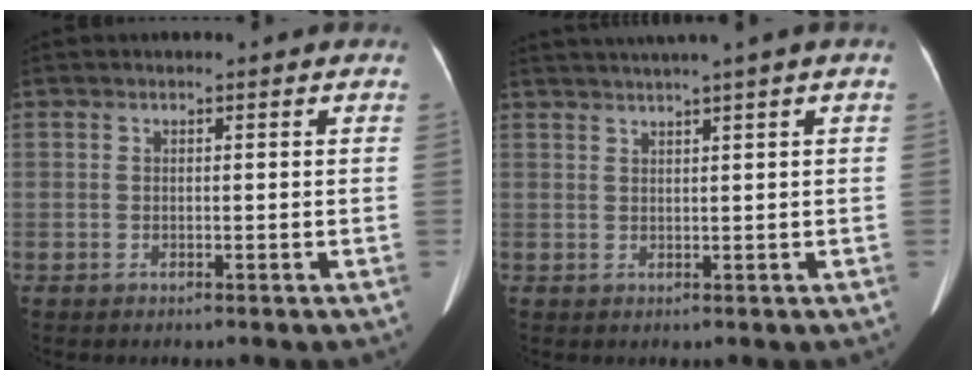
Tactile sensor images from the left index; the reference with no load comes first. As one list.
[{"total": 4.8, "force": [3.5, -1.4, 2.9], "torque": [-0.042, 0.021, 0.060]}]